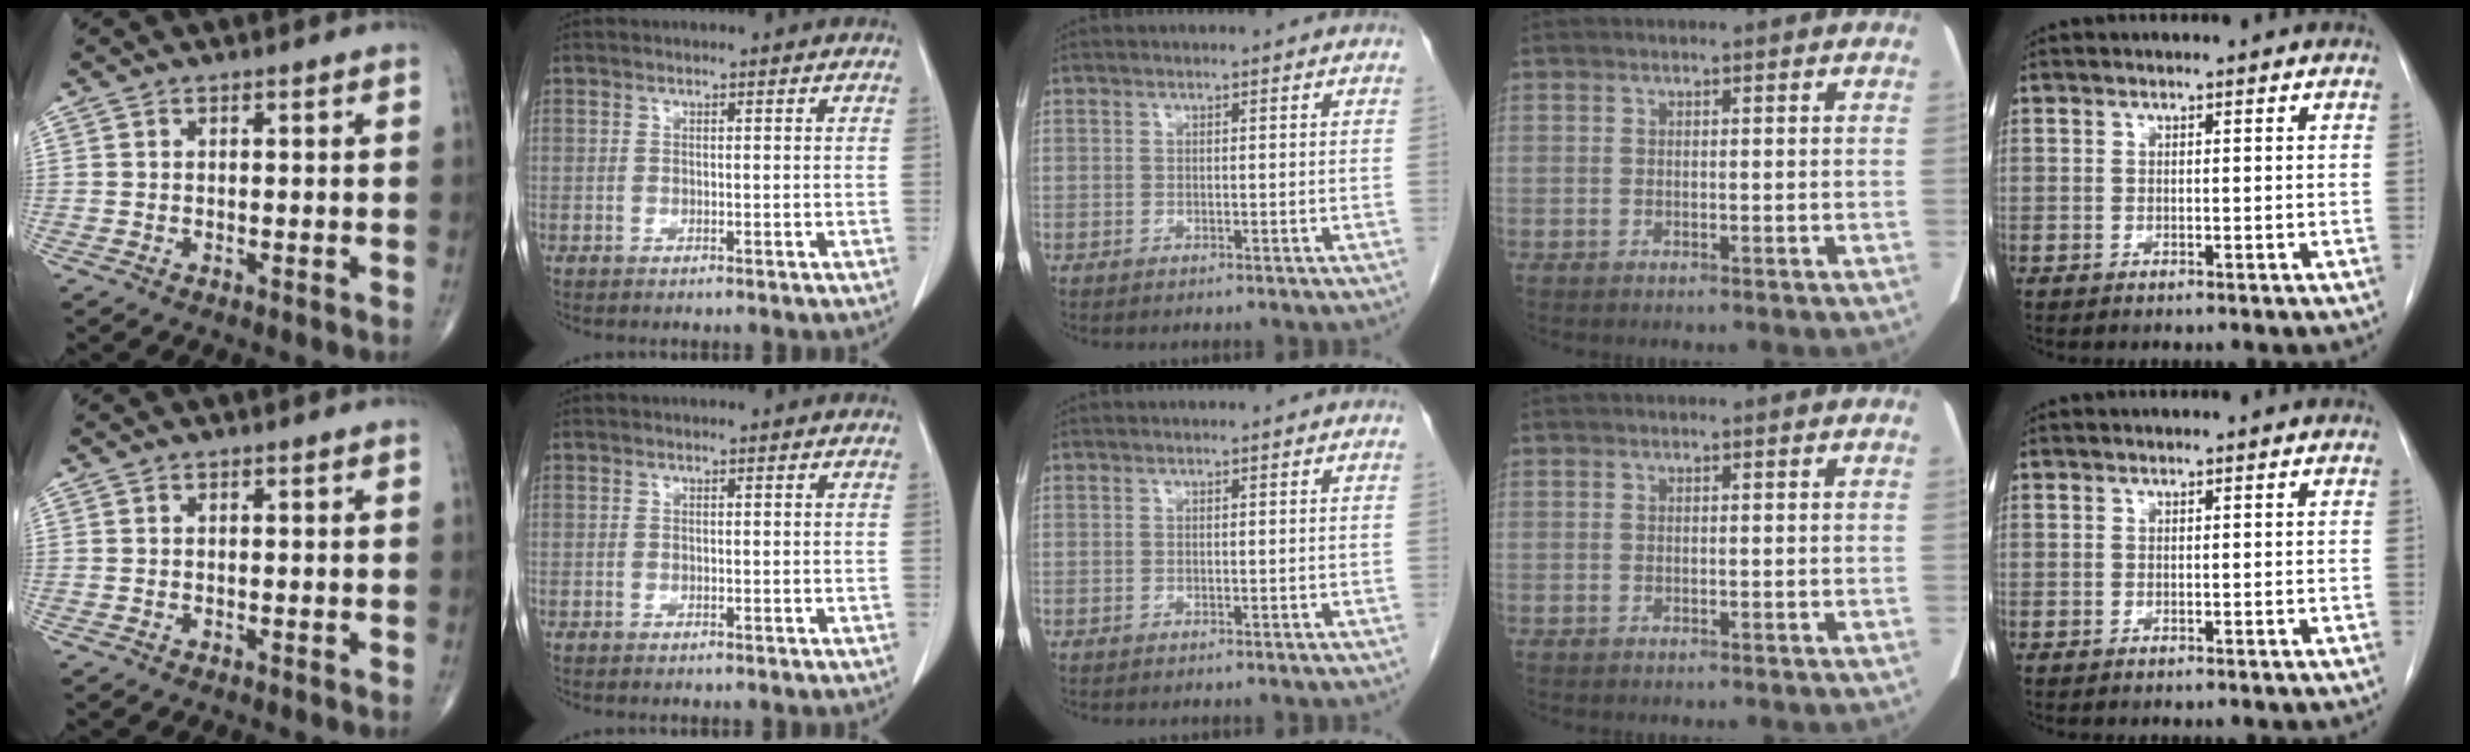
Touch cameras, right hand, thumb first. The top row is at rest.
{}